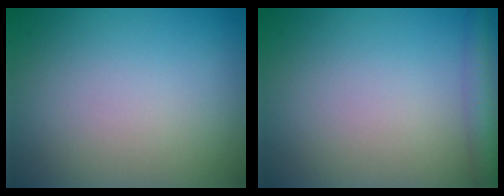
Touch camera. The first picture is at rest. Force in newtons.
{"total": 2.7, "press": 2.7, "slide": 0.2}